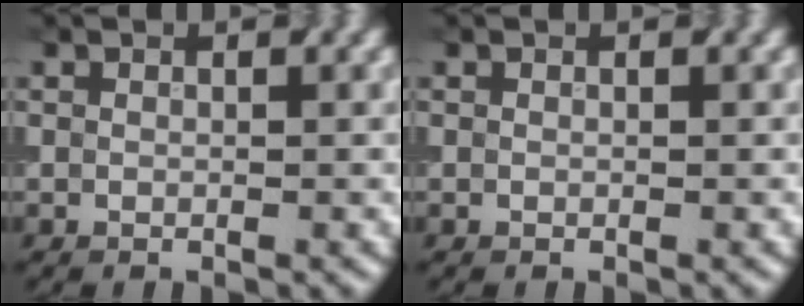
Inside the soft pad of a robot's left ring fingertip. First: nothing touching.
{"total": 0.0}